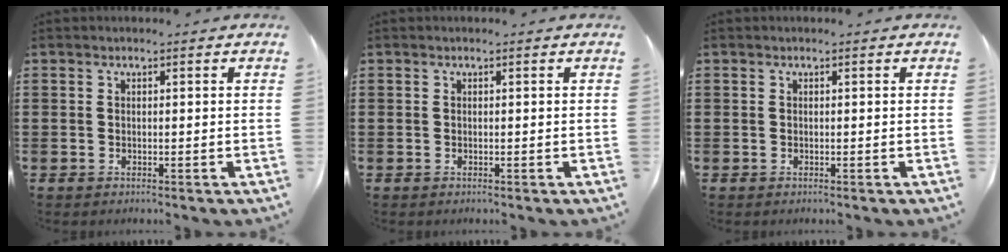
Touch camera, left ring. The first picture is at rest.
{"total": 0.0}
{"total": 0.0}